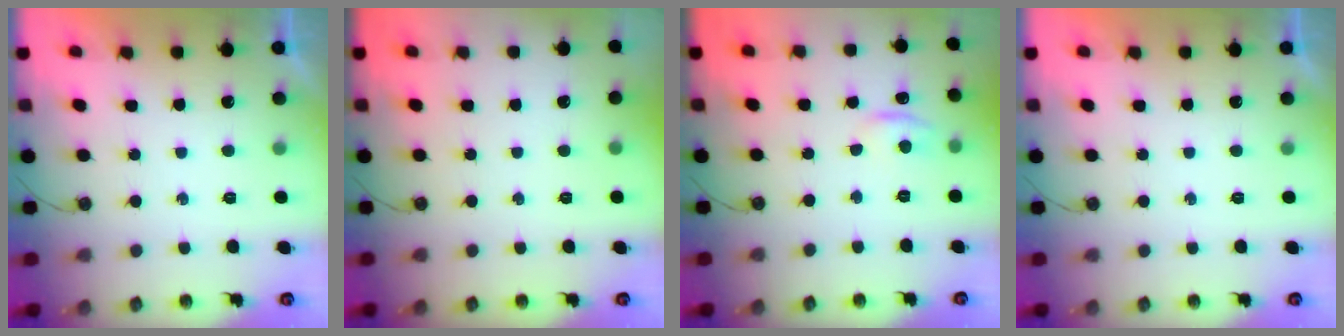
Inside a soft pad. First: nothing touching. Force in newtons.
{"total": 0.0}
{"total": 4.4, "press": 4.4, "slide": 0.6}
{"total": 0.0}